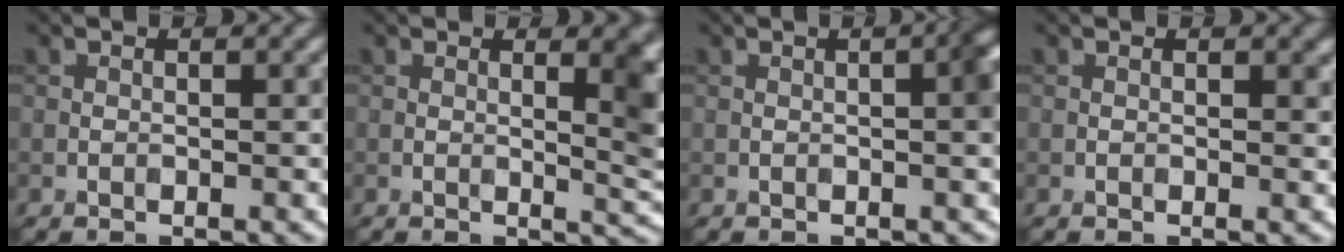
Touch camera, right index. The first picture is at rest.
{"total": 4.7, "force": [0.8, 1.5, 4.4], "torque": [-0.038, 0.000, 0.014]}
{"total": 2.5, "force": [0.0, 0.6, 2.4], "torque": [-0.026, 0.007, 0.003]}
{"total": 0.8, "force": [0.4, 0.5, 0.5], "torque": [-0.004, -0.002, 0.004]}